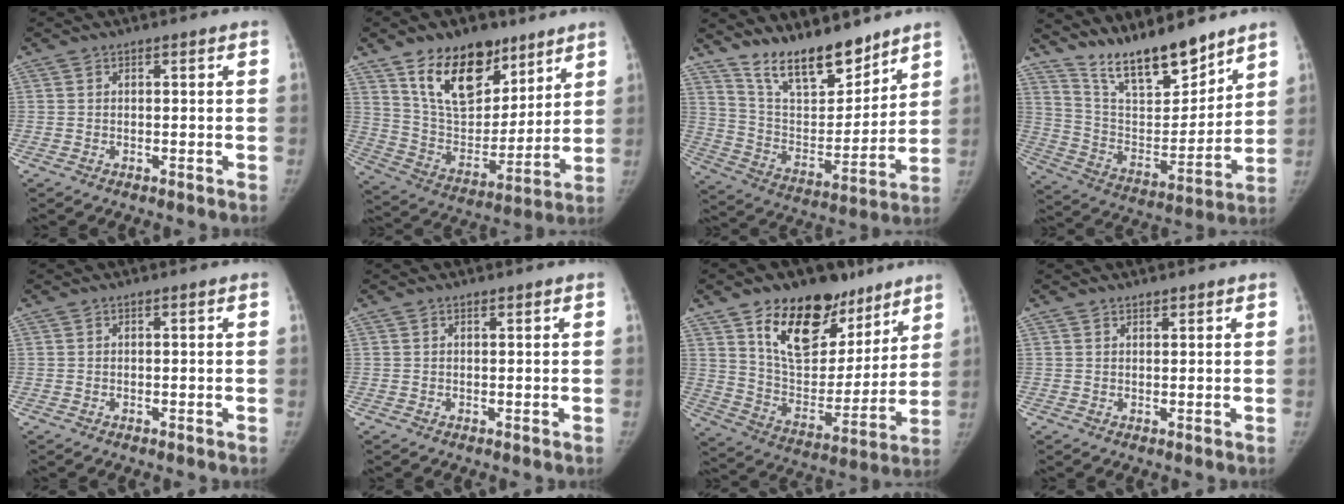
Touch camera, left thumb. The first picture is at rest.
{"total": 19.4, "force": [11.9, 11.1, 10.5], "torque": [-0.122, -0.066, 0.216]}
{"total": 16.0, "force": [13.1, 5.5, 7.5], "torque": [-0.085, -0.087, 0.239]}
{"total": 17.0, "force": [14.1, 4.7, 8.2], "torque": [-0.100, -0.091, 0.259]}
{"total": 0.0}
{"total": 0.0}
{"total": 22.8, "force": [13.9, 13.1, 12.6], "torque": [-0.141, -0.061, 0.235]}
{"total": 1.0, "force": [0.9, 0.3, 0.2], "torque": [0.000, -0.007, 0.014]}